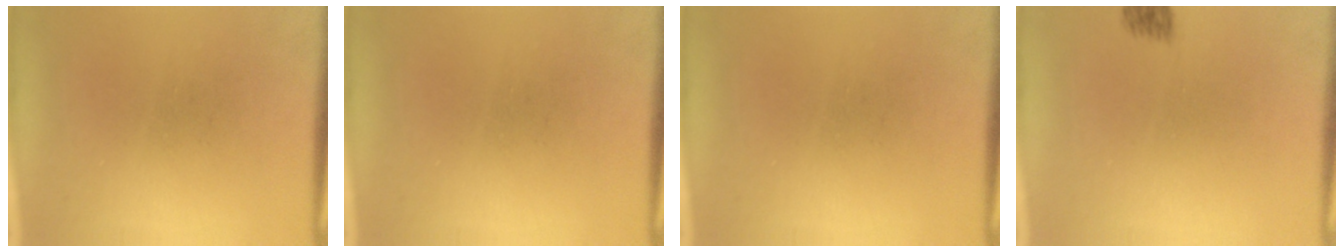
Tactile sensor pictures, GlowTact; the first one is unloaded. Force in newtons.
{"total": 0.0}
{"total": 0.0}
{"total": 2.1}